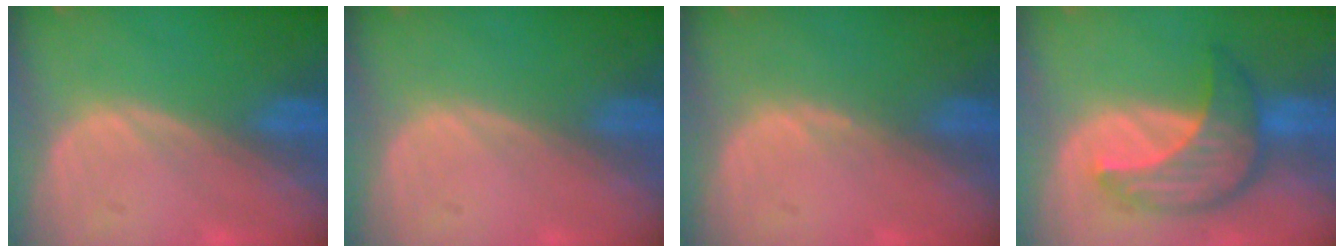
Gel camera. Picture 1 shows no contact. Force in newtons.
{"total": 0.0}
{"total": 0.6, "press": 0.5, "slide": 0.3}
{"total": 7.9, "press": 7.6, "slide": 2.2}